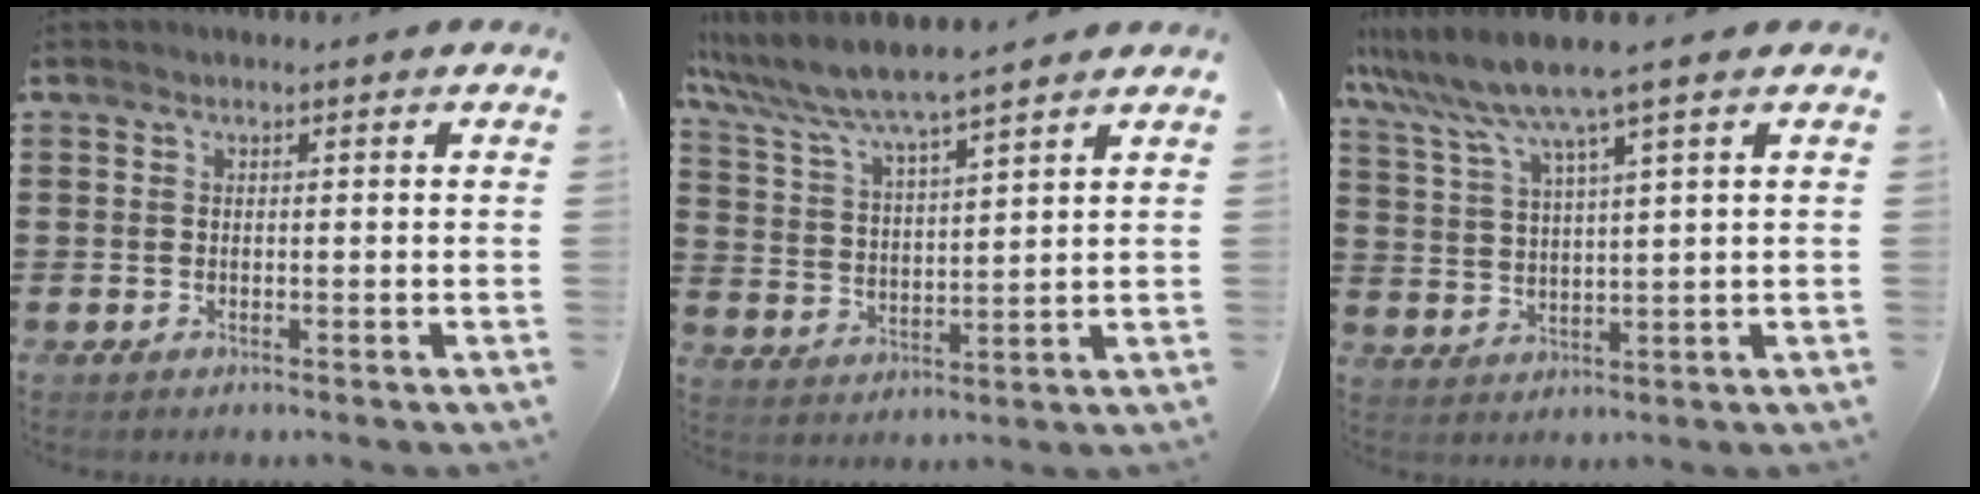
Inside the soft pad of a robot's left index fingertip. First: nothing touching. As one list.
[{"total": 6.0, "force": [5.4, -0.1, 2.4], "torque": [-0.073, -0.032, 0.090]}, {"total": 7.0, "force": [5.4, -0.4, 4.4], "torque": [-0.111, -0.031, 0.088]}]